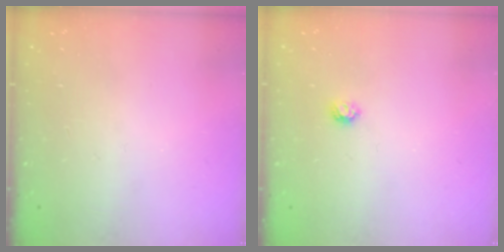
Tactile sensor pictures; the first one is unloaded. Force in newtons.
{"total": 3.9, "press": 3.9, "slide": 0.6}